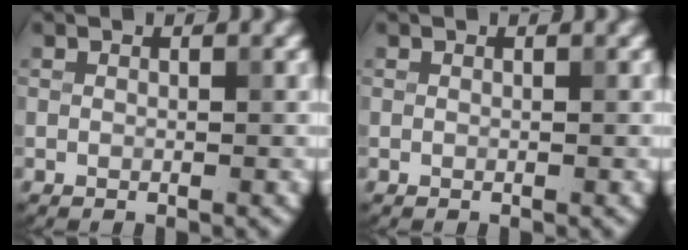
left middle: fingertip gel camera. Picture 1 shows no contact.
{"total": 0.0}